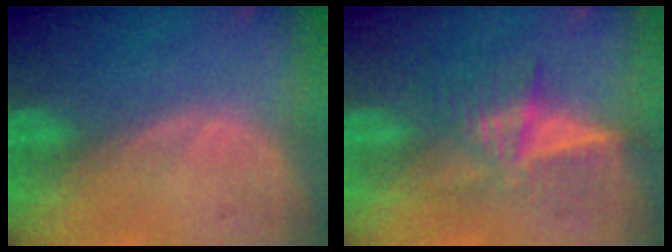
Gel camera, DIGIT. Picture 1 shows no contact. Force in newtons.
{"total": 6.4, "press": 5.5, "slide": 3.3}